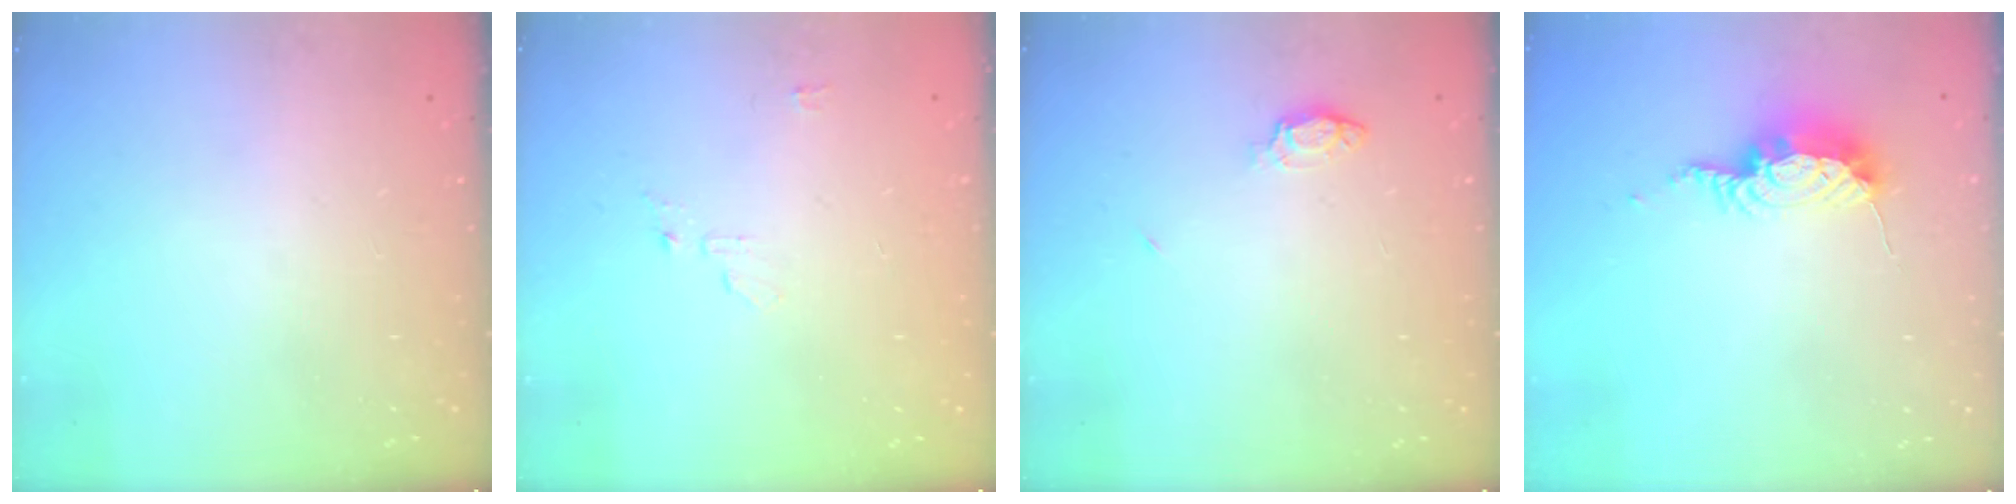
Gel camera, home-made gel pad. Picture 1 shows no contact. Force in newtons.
{"total": 3.9, "press": 3.9, "slide": 0.3}
{"total": 3.7, "press": 3.7, "slide": 0.5}
{"total": 9.0, "press": 8.9, "slide": 1.0}